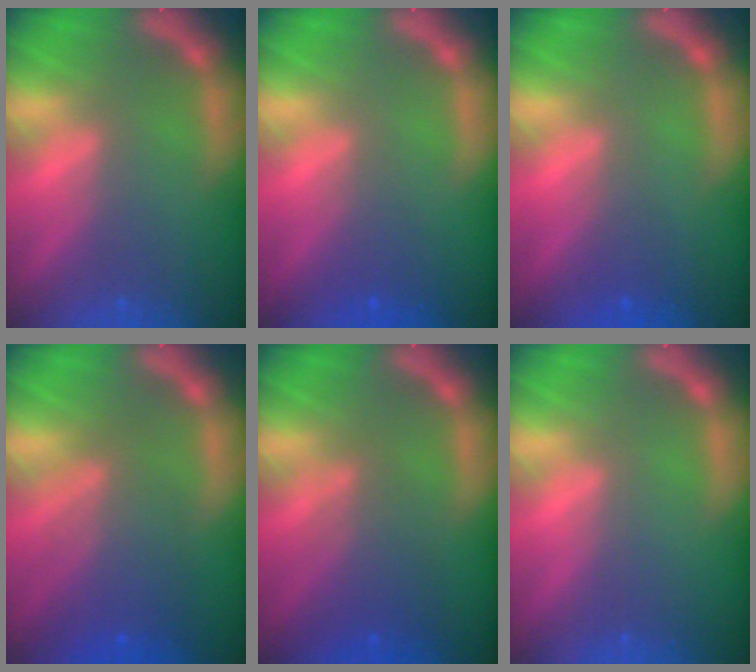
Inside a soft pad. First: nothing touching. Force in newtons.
{"total": 1.9}
{"total": 1.5}
{"total": 6.0}
{"total": 4.1}
{"total": 0.0}